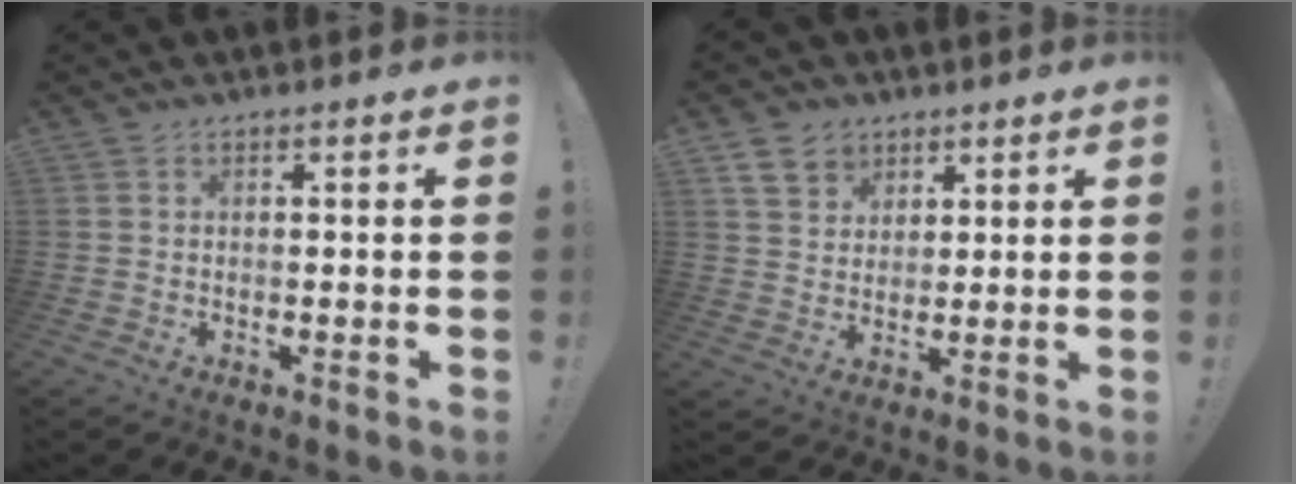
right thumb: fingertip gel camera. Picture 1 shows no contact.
{"total": 7.5, "force": [4.5, 5.7, 2.0], "torque": [-0.026, -0.027, 0.089]}